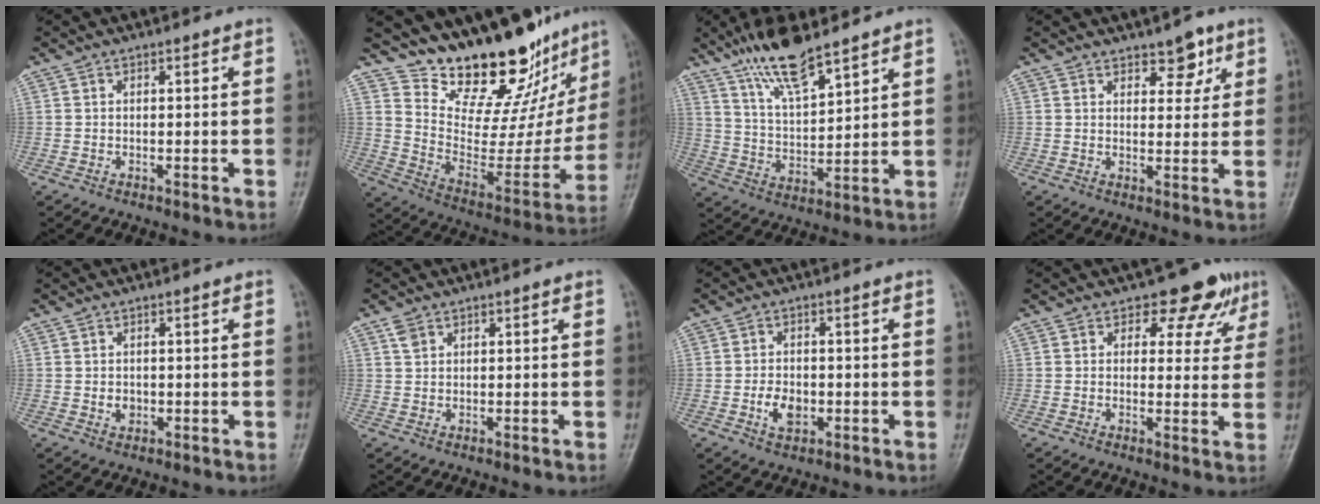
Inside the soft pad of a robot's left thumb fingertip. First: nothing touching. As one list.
[{"total": 23.2, "force": [19.5, 7.9, 9.9], "torque": [-0.099, -0.137, 0.295]}, {"total": 12.0, "force": [9.0, 3.0, 7.3], "torque": [-0.124, -0.051, 0.177]}, {"total": 4.8, "force": [3.0, 2.5, 2.7], "torque": [-0.009, -0.017, 0.042]}, {"total": 2.0, "force": [-0.1, 1.7, 1.0], "torque": [-0.008, 0.001, 0.003]}, {"total": 1.8, "force": [1.1, 1.2, 0.8], "torque": [-0.011, 0.002, 0.022]}, {"total": 4.4, "force": [-1.1, 3.0, 3.0], "torque": [-0.047, 0.003, -0.017]}, {"total": 7.2, "force": [4.5, 4.5, 3.4], "torque": [-0.007, -0.020, 0.046]}]